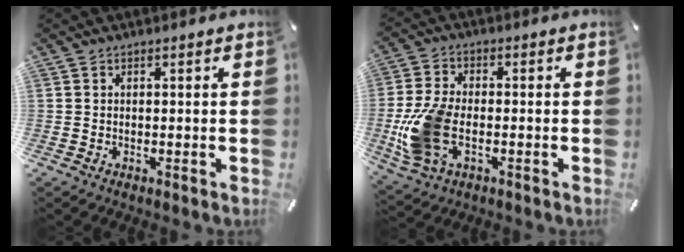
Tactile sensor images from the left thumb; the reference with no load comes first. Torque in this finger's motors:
{"motor_torque": [1.10, 2.82, 0.98, 0.01, 0.30]}